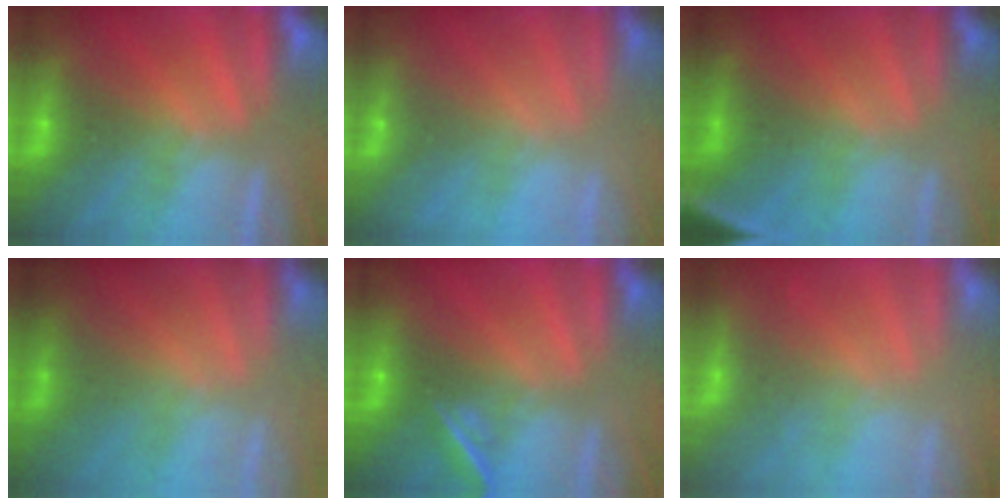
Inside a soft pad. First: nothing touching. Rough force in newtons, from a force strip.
{"total": 2.1}
{"total": 2.7}
{"total": 2.3}
{"total": 2.1}
{"total": 7.3}